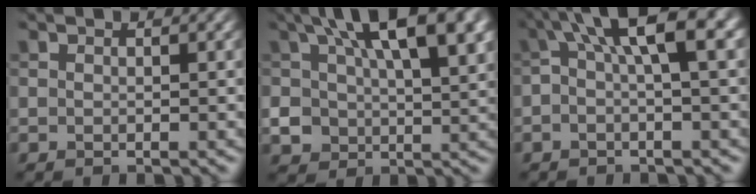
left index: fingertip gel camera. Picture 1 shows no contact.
{"total": 11.7, "force": [4.5, 6.4, 8.7], "torque": [-0.155, 0.003, 0.093]}
{"total": 6.6, "force": [1.4, 1.7, 6.3], "torque": [-0.097, 0.026, 0.018]}